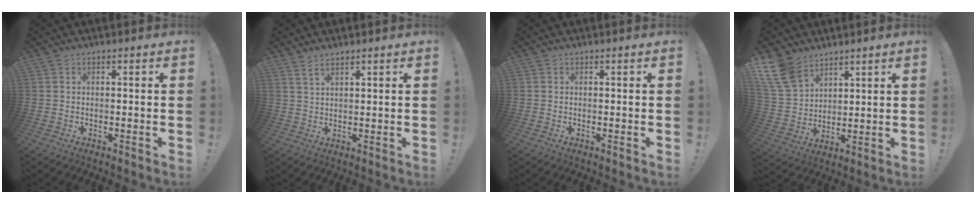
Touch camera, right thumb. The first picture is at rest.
{"total": 3.1, "force": [2.5, 0.6, 1.7], "torque": [-0.034, -0.014, 0.045]}
{"total": 0.0}
{"total": 12.5, "force": [8.8, 7.3, 5.1], "torque": [-0.113, -0.049, 0.173]}